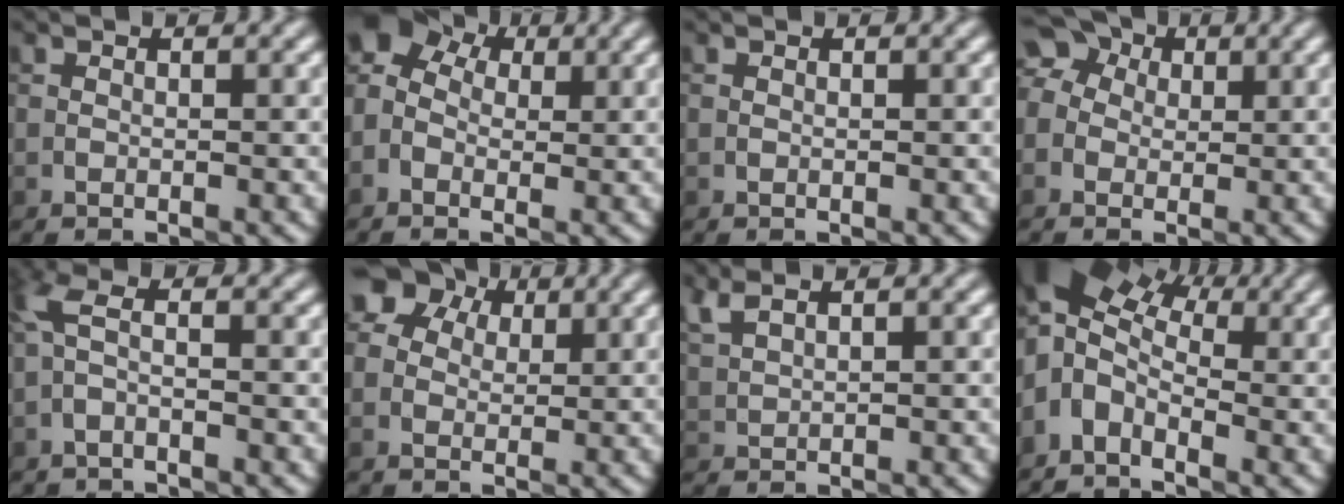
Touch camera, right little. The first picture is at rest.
{"total": 7.4, "force": [1.4, 5.5, 4.7], "torque": [-0.093, 0.040, -0.001]}
{"total": 0.0}
{"total": 6.7, "force": [1.5, 5.6, 3.3], "torque": [-0.061, 0.033, -0.012]}
{"total": 2.2, "force": [-1.0, 0.8, 1.7], "torque": [-0.045, 0.008, -0.028]}
{"total": 5.4, "force": [2.0, 4.6, 2.1], "torque": [-0.033, 0.028, 0.010]}
{"total": 1.6, "force": [1.4, 0.3, 0.7], "torque": [-0.015, 0.008, 0.038]}
{"total": 7.4, "force": [0.4, 4.7, 5.7], "torque": [-0.116, 0.010, -0.012]}